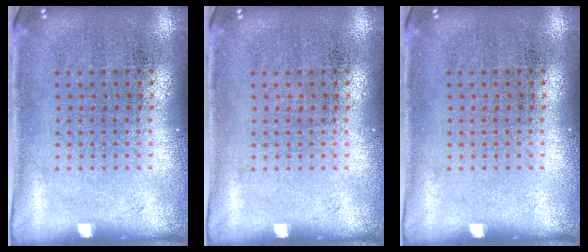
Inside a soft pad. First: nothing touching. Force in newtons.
{"total": 0.0}
{"total": 0.0}